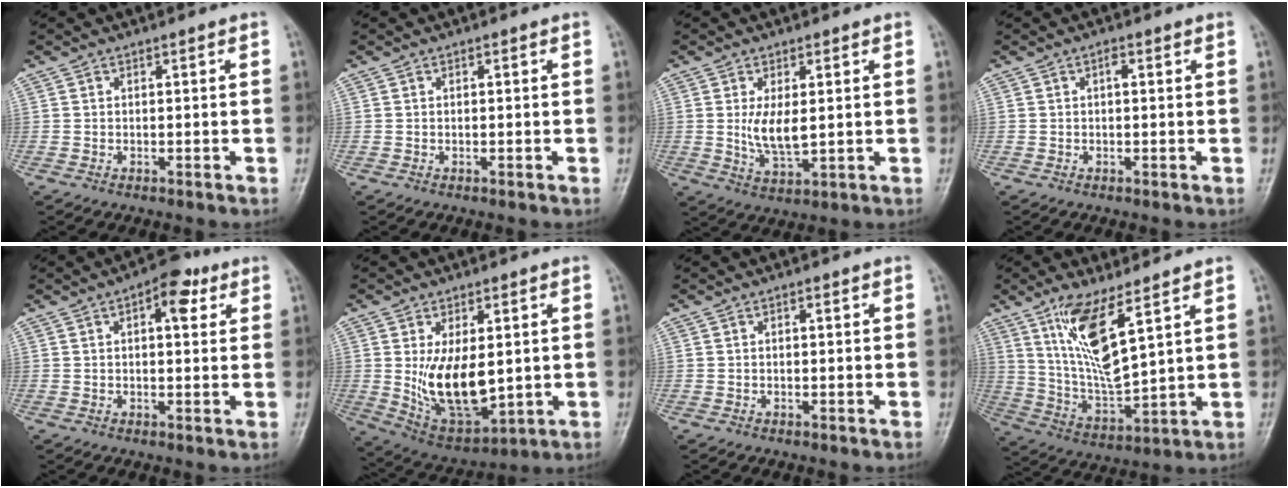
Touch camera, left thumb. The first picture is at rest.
{"total": 0.0}
{"total": 6.3, "force": [0.6, 2.7, 5.6], "torque": [-0.101, -0.016, 0.018]}
{"total": 1.1, "force": [0.3, 0.4, 0.9], "torque": [-0.014, 0.003, 0.000]}
{"total": 6.5, "force": [2.7, 3.0, 5.1], "torque": [-0.051, 0.001, 0.030]}
{"total": 13.6, "force": [0.7, 7.1, 11.5], "torque": [-0.175, -0.022, 0.034]}
{"total": 0.6, "force": [0.2, 0.2, 0.5], "torque": [-0.009, 0.000, 0.003]}
{"total": 12.3, "force": [6.7, 2.9, 10.0], "torque": [-0.188, -0.046, 0.144]}